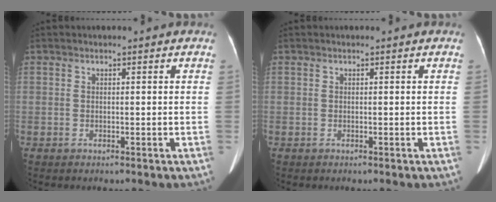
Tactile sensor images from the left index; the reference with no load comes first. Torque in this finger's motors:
{"motor_torque": [0.06, 0.06, 0.01, 0.00]}